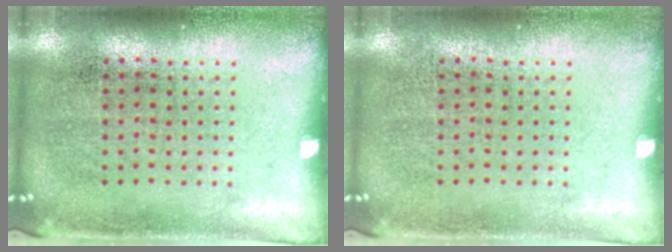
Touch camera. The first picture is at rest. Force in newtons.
{"total": 0.0}